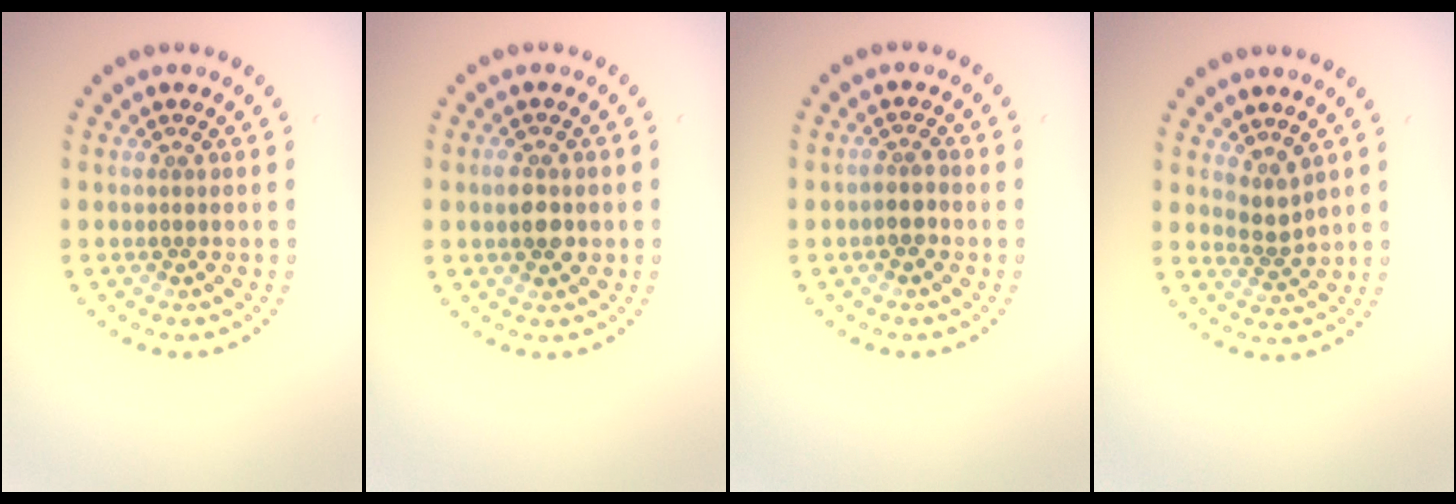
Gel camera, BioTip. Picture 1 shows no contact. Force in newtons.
{"total": 2.6, "press": 2.6, "slide": 0.1}
{"total": 1.5, "press": 1.3, "slide": 0.6}
{"total": 1.7, "press": 1.1, "slide": 1.3}